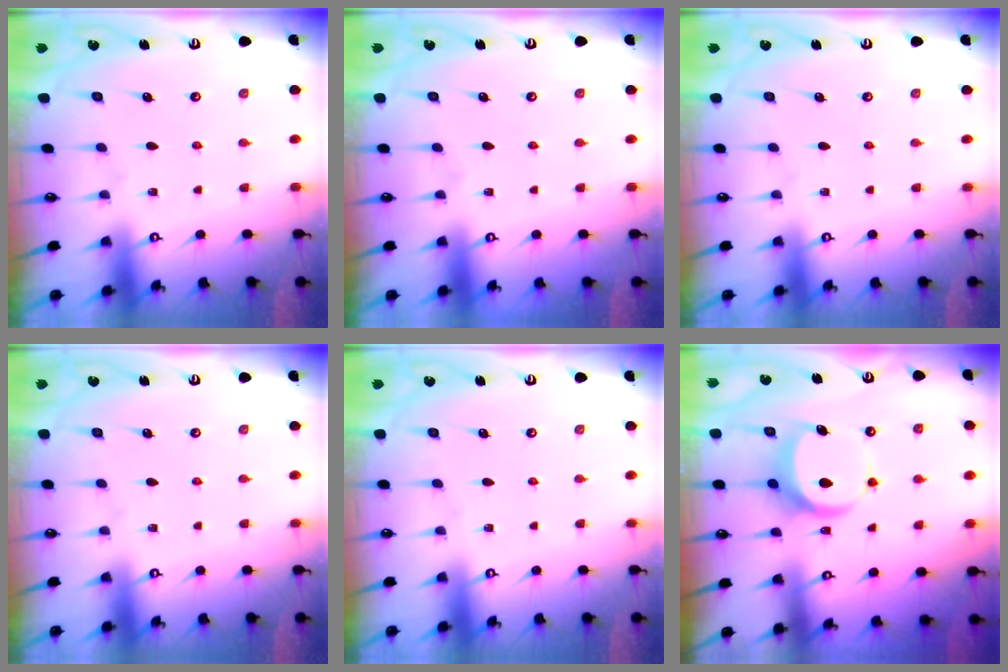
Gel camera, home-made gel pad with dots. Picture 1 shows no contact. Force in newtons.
{"total": 0.0}
{"total": 0.0}
{"total": 0.0}
{"total": 0.0}
{"total": 7.6, "press": 7.6, "slide": 0.4}